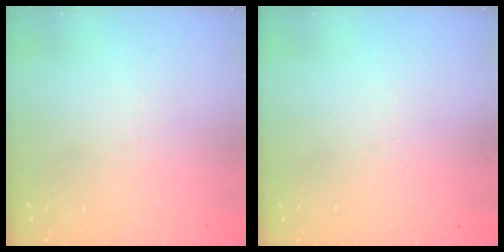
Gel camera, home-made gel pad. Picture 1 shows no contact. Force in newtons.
{"total": 0.0}